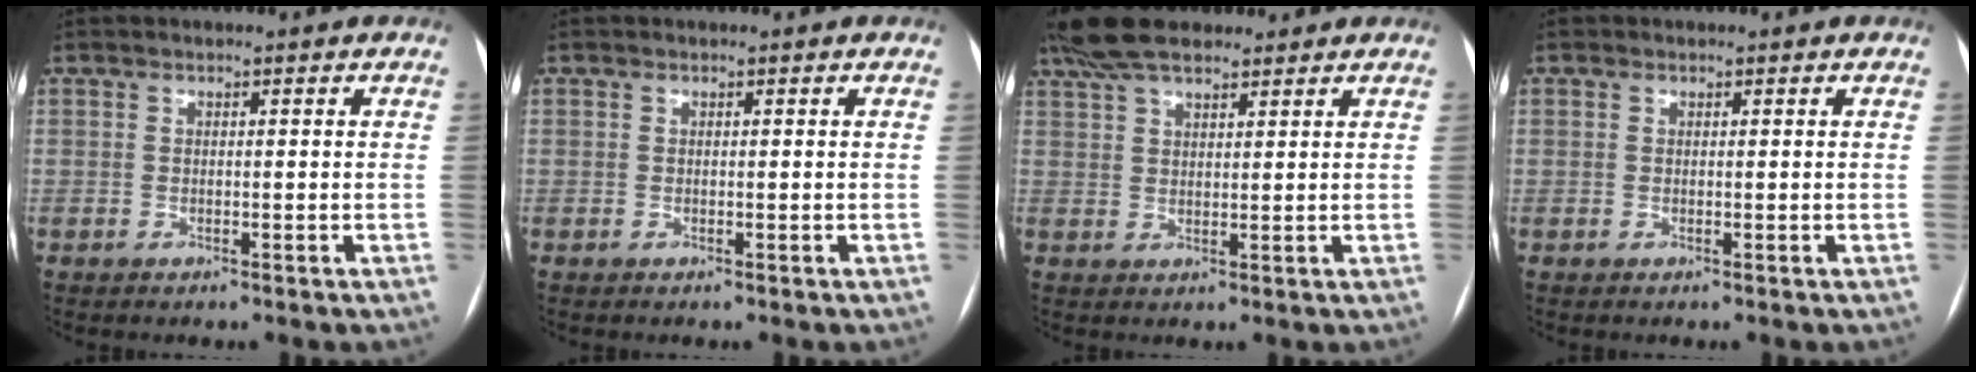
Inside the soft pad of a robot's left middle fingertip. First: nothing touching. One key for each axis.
{"total": 0.0}
{"total": 10.0, "fx": 8.0, "fy": 3.2, "fz": 5.1, "tx": -0.097, "ty": 0.040, "tz": 0.145}
{"total": 0.5, "fx": -0.2, "fy": -0.4, "fz": -0.3, "tx": 0.005, "ty": -0.005, "tz": -0.005}